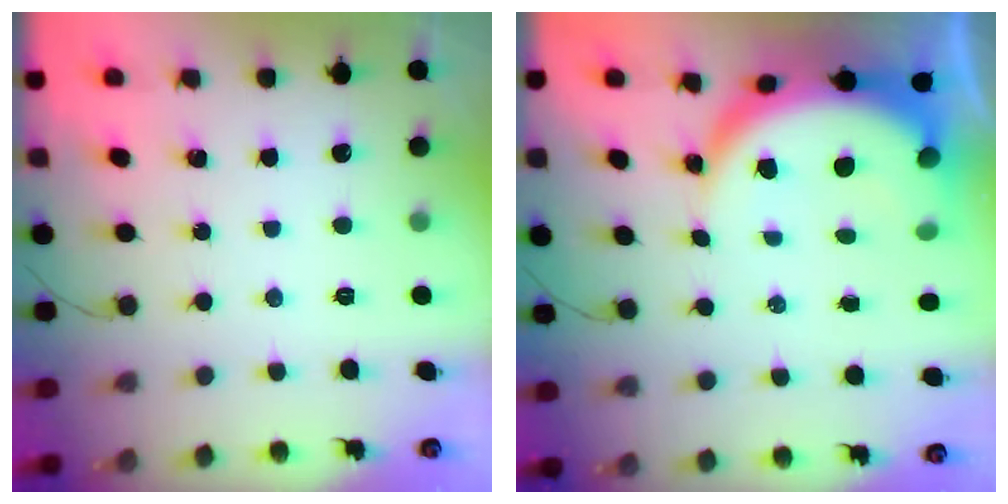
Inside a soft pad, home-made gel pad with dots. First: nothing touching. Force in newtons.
{"total": 10.4, "press": 10.3, "slide": 1.2}